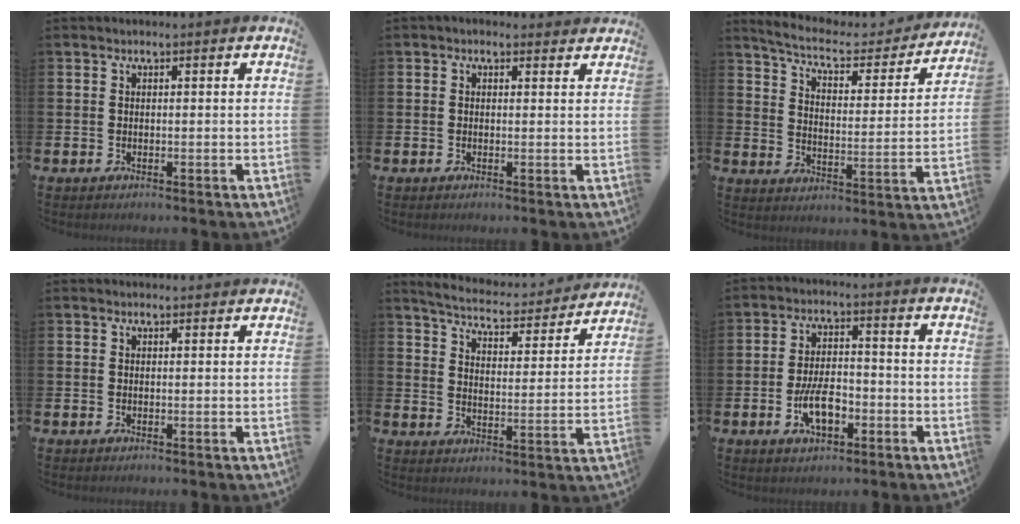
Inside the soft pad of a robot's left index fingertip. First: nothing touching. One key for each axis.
{"total": 0.8, "fx": 0.6, "fy": 0.5, "fz": 0.2, "tx": -0.003, "ty": 0.007, "tz": 0.009}
{"total": 6.9, "fx": 6.1, "fy": 1.7, "fz": 2.7, "tx": -0.075, "ty": -0.045, "tz": 0.096}
{"total": 0.5, "fx": 0.5, "fy": 0.2, "fz": 0.1, "tx": 0.008, "ty": -0.003, "tz": 0.007}
{"total": 5.6, "fx": 5.5, "fy": 0.4, "fz": 1.1, "tx": -0.046, "ty": -0.044, "tz": 0.091}
{"total": 6.0, "fx": -2.2, "fy": 2.9, "fz": 4.8, "tx": -0.086, "ty": 0.005, "tz": -0.042}